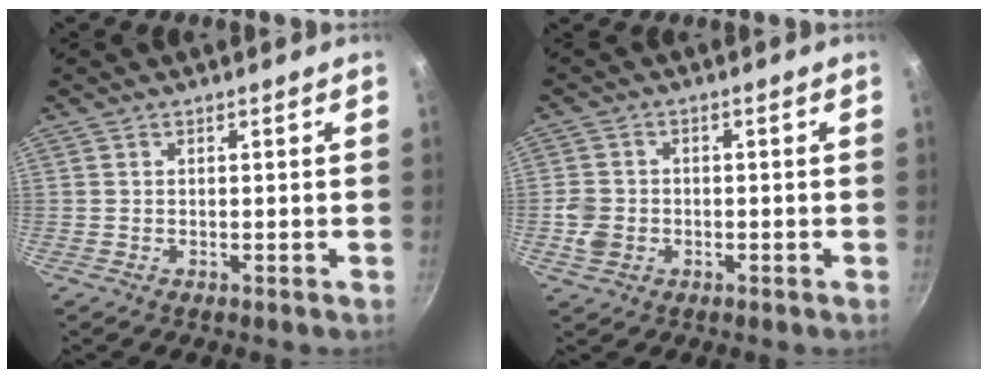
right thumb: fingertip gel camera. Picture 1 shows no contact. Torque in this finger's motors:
{"motor_torque": [0.84, 0.60, 0.58, 0.34, -0.01]}